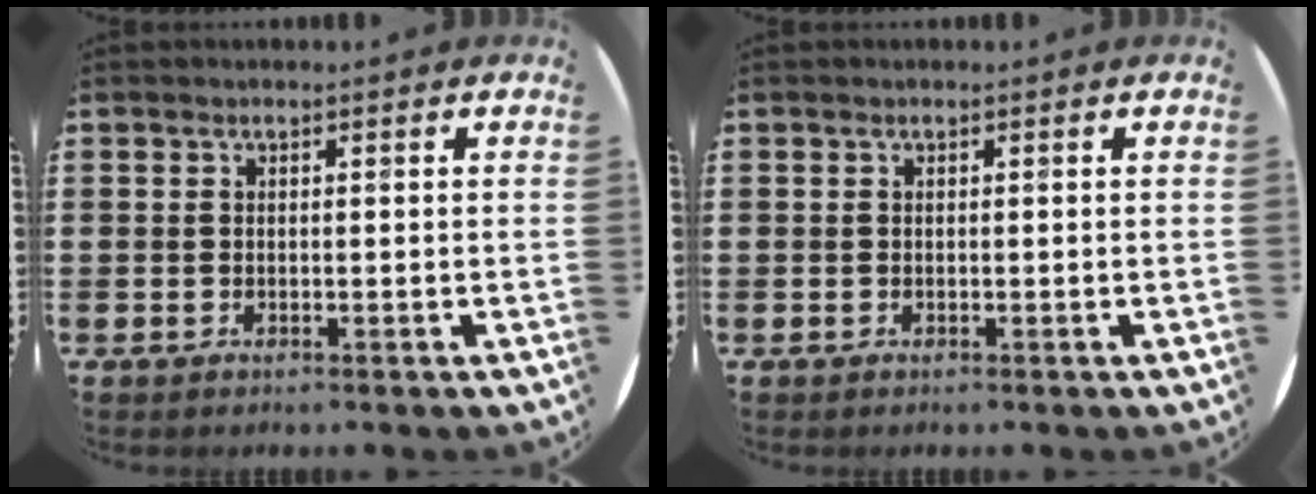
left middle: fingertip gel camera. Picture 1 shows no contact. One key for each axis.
{"total": 0.0}